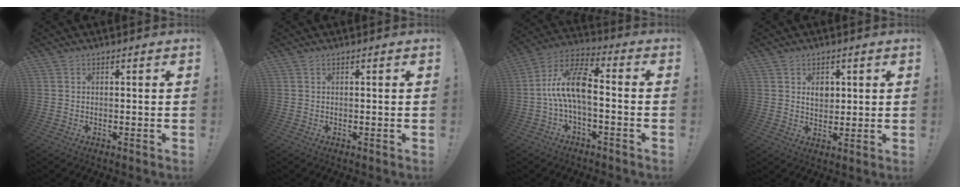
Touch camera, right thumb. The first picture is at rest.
{"total": 0.0}
{"total": 12.5, "force": [-0.8, 5.2, 11.4], "torque": [-0.223, 0.010, -0.014]}
{"total": 4.6, "force": [1.7, 3.8, 2.1], "torque": [-0.023, -0.008, 0.028]}